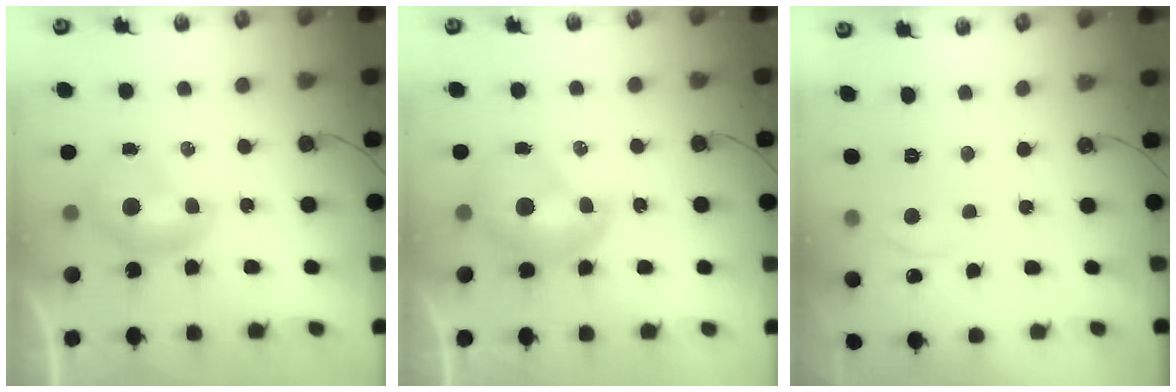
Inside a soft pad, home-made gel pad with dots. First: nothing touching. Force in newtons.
{"total": 2.6, "press": 2.5, "slide": 0.7}
{"total": 1.2, "press": 1.1, "slide": 0.5}